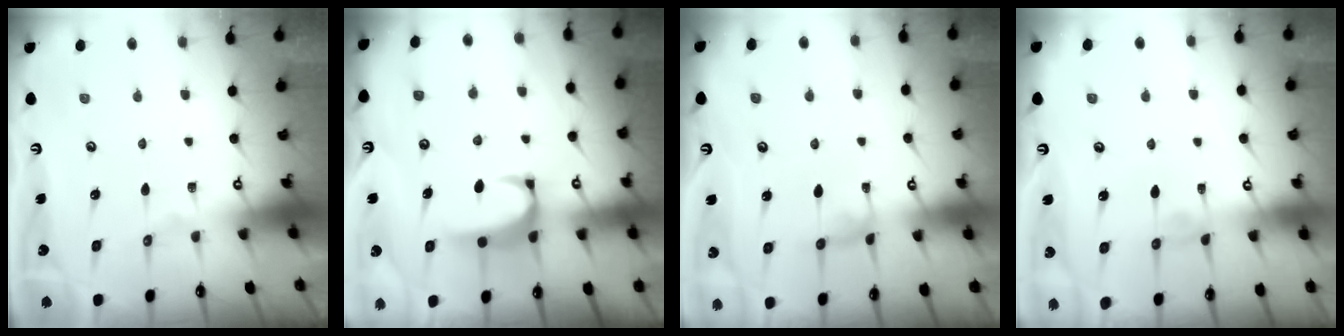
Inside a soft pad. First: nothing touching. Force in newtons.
{"total": 2.0, "press": 1.9, "slide": 0.7}
{"total": 1.1, "press": 1.0, "slide": 0.3}
{"total": 1.4, "press": 1.3, "slide": 0.2}